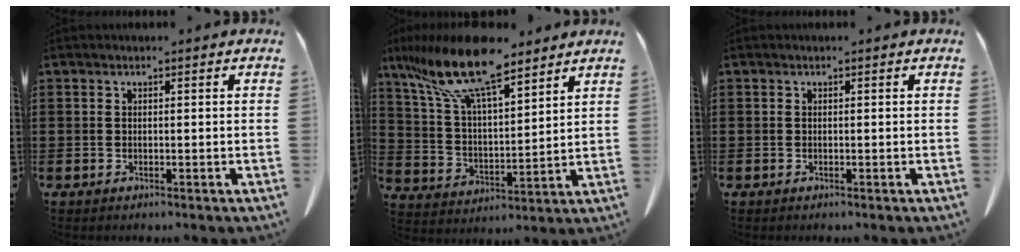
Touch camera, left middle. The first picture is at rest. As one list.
[{"total": 13.4, "force": [10.1, 2.7, 8.3], "torque": [-0.205, -0.042, 0.175]}, {"total": 0.0}]